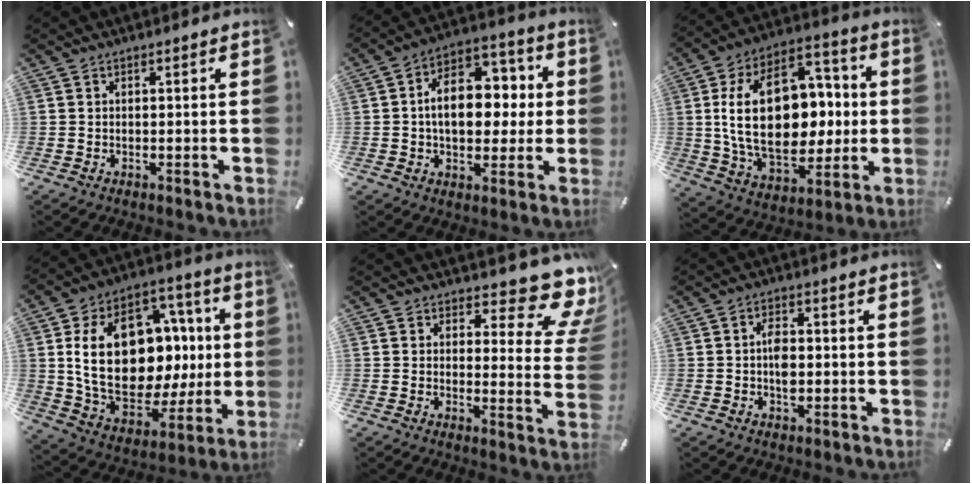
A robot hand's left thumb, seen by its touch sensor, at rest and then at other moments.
{"total": 14.0, "force": [0.5, 10.1, 9.7], "torque": [-0.149, -0.002, 0.011]}
{"total": 26.2, "force": [1.1, 17.8, 19.2], "torque": [-0.349, -0.001, 0.030]}
{"total": 25.6, "force": [3.1, 17.8, 18.1], "torque": [-0.319, -0.021, 0.071]}
{"total": 11.5, "force": [7.9, 5.0, 6.8], "torque": [-0.070, -0.074, 0.135]}
{"total": 4.3, "force": [-0.4, 2.6, 3.5], "torque": [-0.056, 0.004, -0.007]}